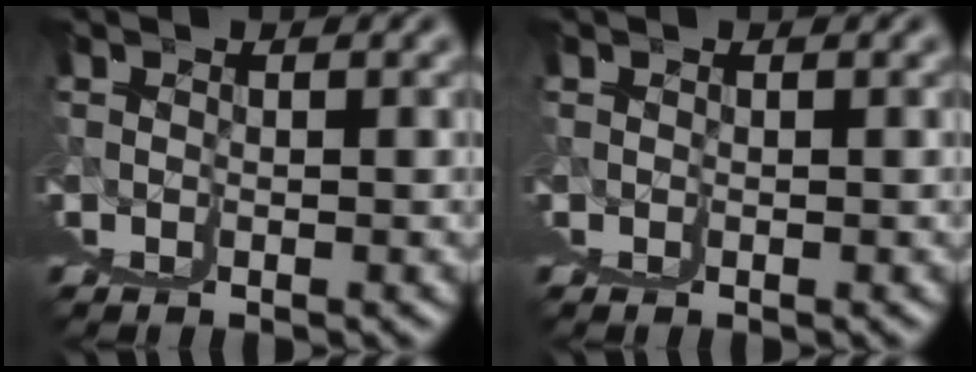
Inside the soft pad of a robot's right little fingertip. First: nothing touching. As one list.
[{"total": 0.6, "force": [0.3, -0.4, -0.4], "torque": [0.008, 0.001, 0.004]}]